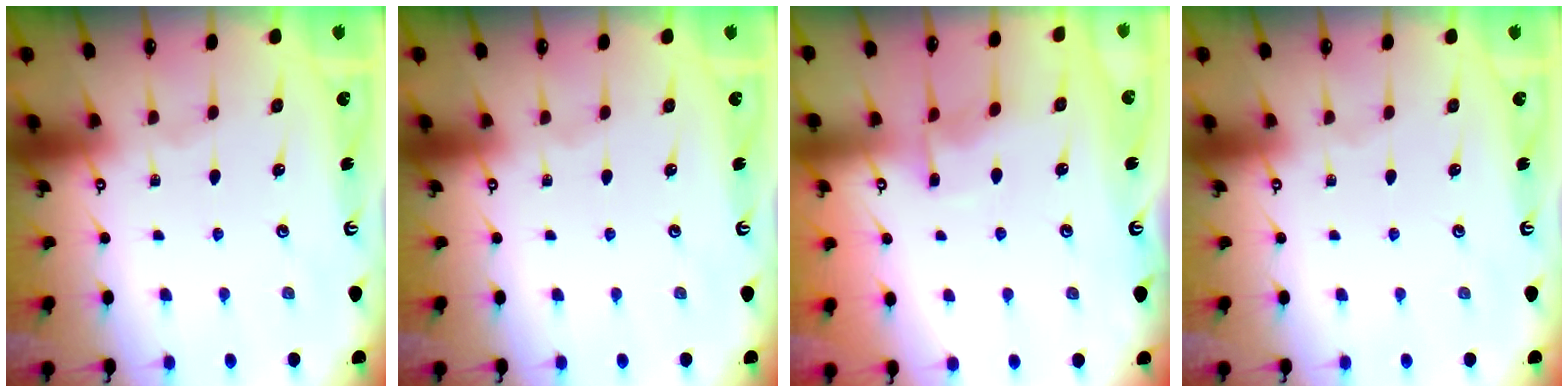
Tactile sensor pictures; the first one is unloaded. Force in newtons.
{"total": 0.0}
{"total": 5.8, "press": 5.8, "slide": 0.5}
{"total": 0.0}